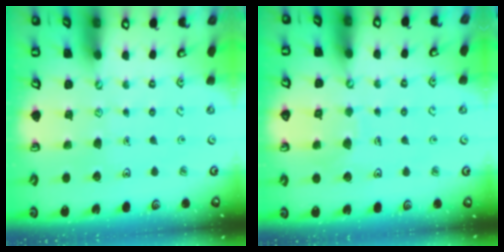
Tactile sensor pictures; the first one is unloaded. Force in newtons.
{"total": 5.2, "press": 5.2, "slide": 0.4}